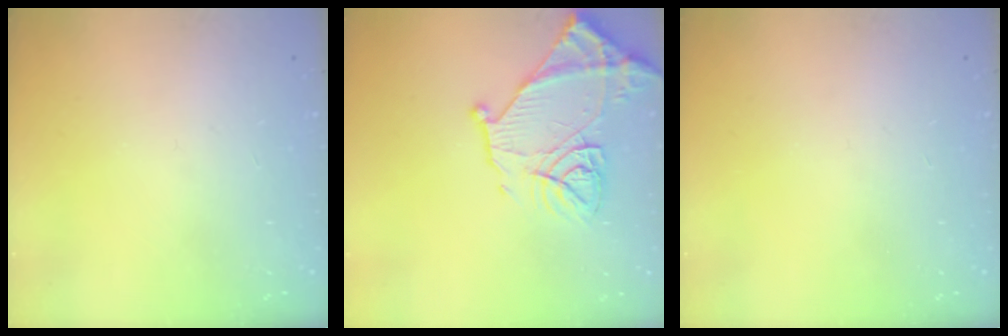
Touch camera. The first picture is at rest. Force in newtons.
{"total": 14.6, "press": 14.6, "slide": 1.0}
{"total": 0.0}